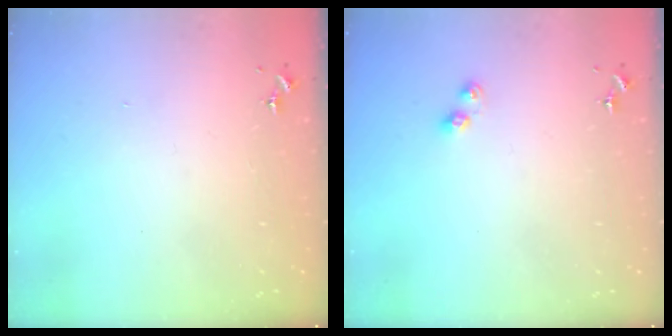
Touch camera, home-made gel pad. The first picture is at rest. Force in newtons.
{"total": 3.6, "press": 3.6, "slide": 0.5}